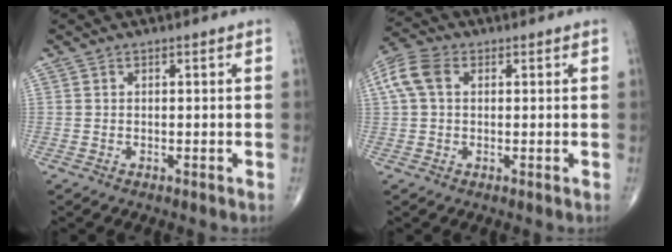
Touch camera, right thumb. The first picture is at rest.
{"total": 7.0, "force": [1.6, 4.8, 4.8], "torque": [-0.116, 0.024, 0.028]}